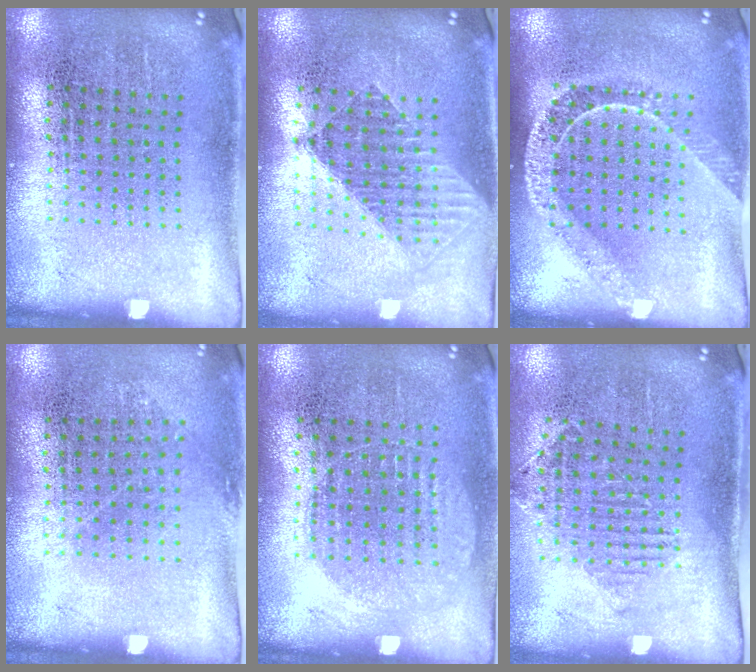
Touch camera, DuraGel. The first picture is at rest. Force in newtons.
{"total": 1.5, "press": 1.3, "slide": 0.8}
{"total": 1.7, "press": 1.4, "slide": 1.0}
{"total": 0.7, "press": 0.5, "slide": 0.4}
{"total": 0.9, "press": 0.8, "slide": 0.3}
{"total": 1.2, "press": 1.1, "slide": 0.5}